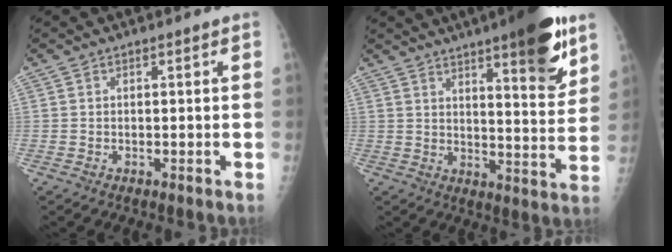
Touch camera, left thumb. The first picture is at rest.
{"total": 16.2, "force": [9.7, 3.6, 12.4], "torque": [-0.144, -0.053, 0.138]}